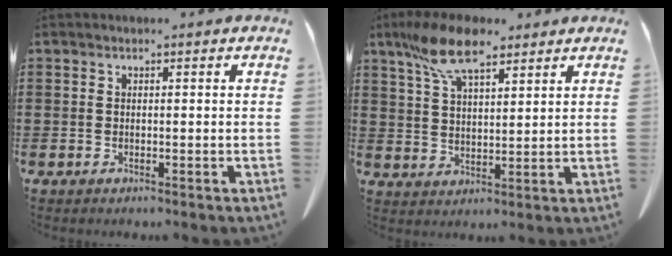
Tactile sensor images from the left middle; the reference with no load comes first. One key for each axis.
{"total": 9.7, "fx": 6.7, "fy": 3.3, "fz": 6.1, "tx": -0.136, "ty": -0.004, "tz": 0.125}